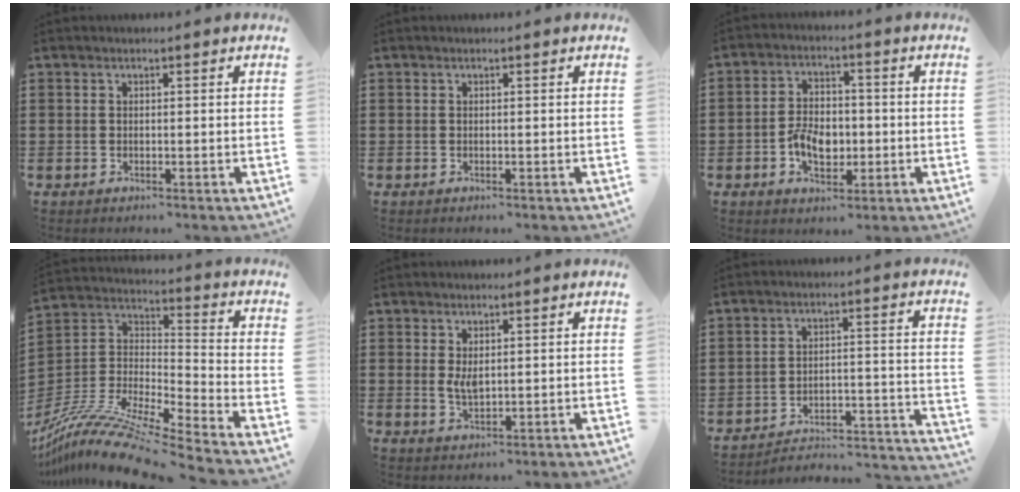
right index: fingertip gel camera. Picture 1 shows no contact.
{"total": 0.0}
{"total": 5.9, "force": [-1.5, 3.8, 4.3], "torque": [-0.075, 0.000, -0.033]}
{"total": 12.2, "force": [-10.6, 0.5, 6.0], "torque": [-0.126, 0.004, -0.214]}
{"total": 2.9, "force": [0.8, 1.3, 2.4], "torque": [-0.050, 0.003, 0.015]}
{"total": 2.8, "force": [-2.4, 0.7, 1.2], "torque": [-0.031, -0.009, -0.059]}